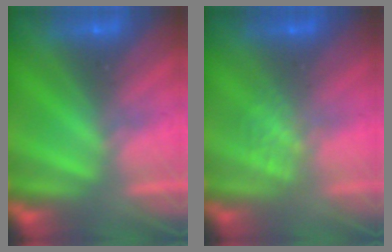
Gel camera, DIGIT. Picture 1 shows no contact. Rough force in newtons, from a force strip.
{"total": 1.0}